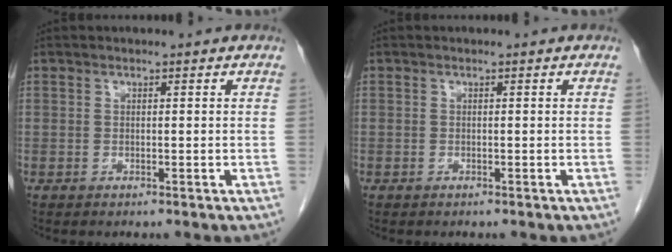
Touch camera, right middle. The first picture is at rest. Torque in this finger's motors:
{"motor_torque": [0.00, -0.05, -0.69, -0.21]}